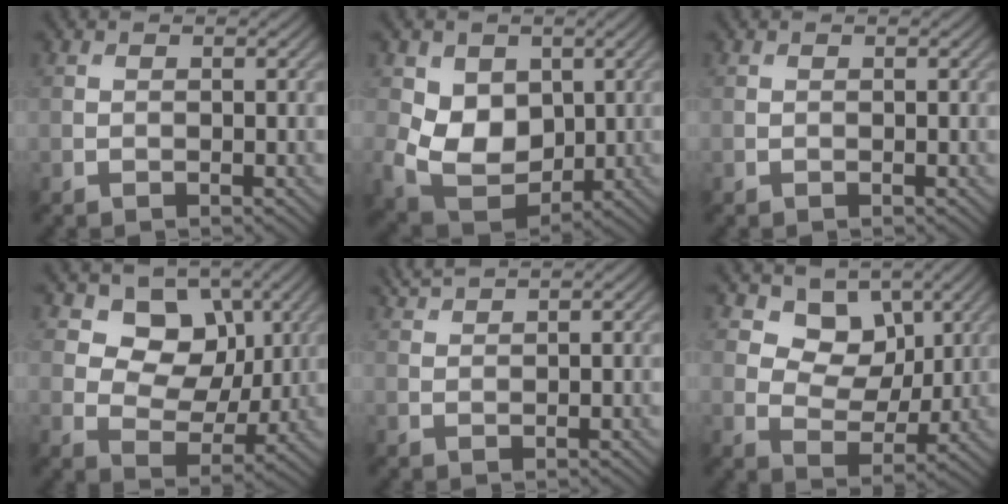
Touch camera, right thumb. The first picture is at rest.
{"total": 8.6, "force": [1.1, 6.8, 5.1], "torque": [-0.126, -0.025, 0.020]}
{"total": 0.0}
{"total": 8.2, "force": [3.5, 6.3, 4.0], "torque": [-0.087, -0.022, 0.064]}
{"total": 2.2, "force": [1.9, 0.2, 1.0], "torque": [-0.026, 0.010, 0.041]}
{"total": 7.1, "force": [3.8, 5.0, 3.4], "torque": [-0.066, -0.028, 0.068]}